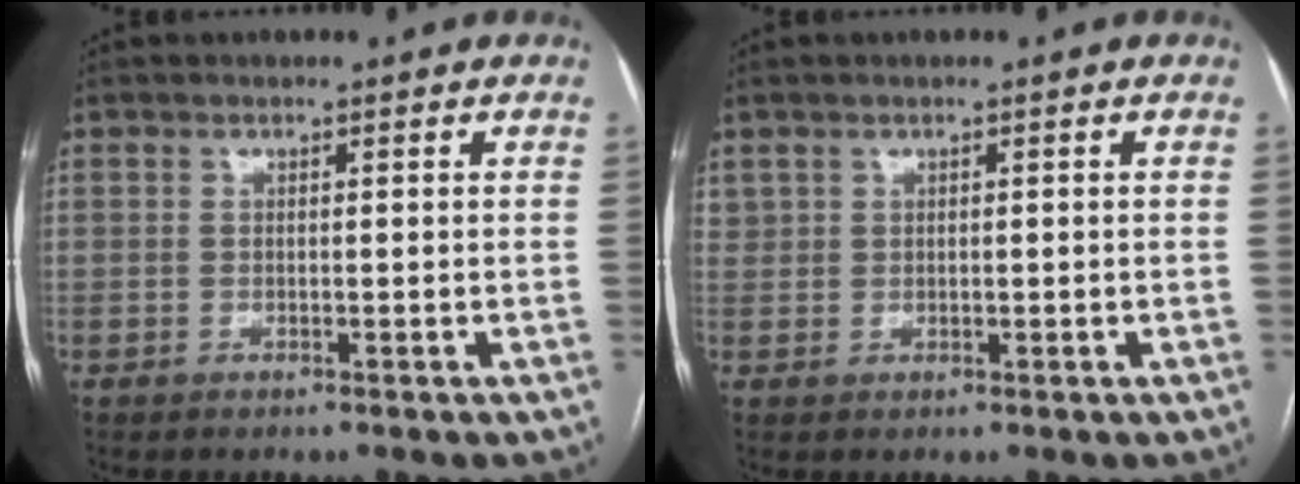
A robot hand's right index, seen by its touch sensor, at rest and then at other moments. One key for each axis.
{"total": 1.2, "fx": 0.5, "fy": 1.1, "fz": 0.3, "tx": -0.009, "ty": 0.009, "tz": 0.013}